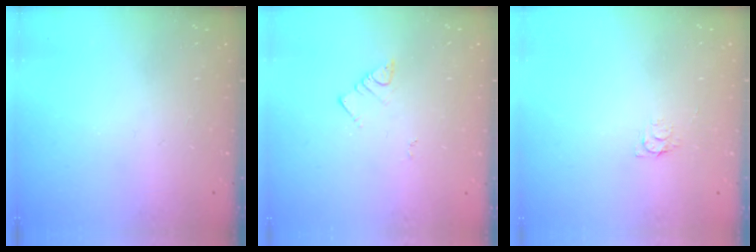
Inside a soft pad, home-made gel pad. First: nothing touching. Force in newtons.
{"total": 3.1, "press": 3.1, "slide": 0.5}
{"total": 3.7, "press": 3.6, "slide": 0.4}